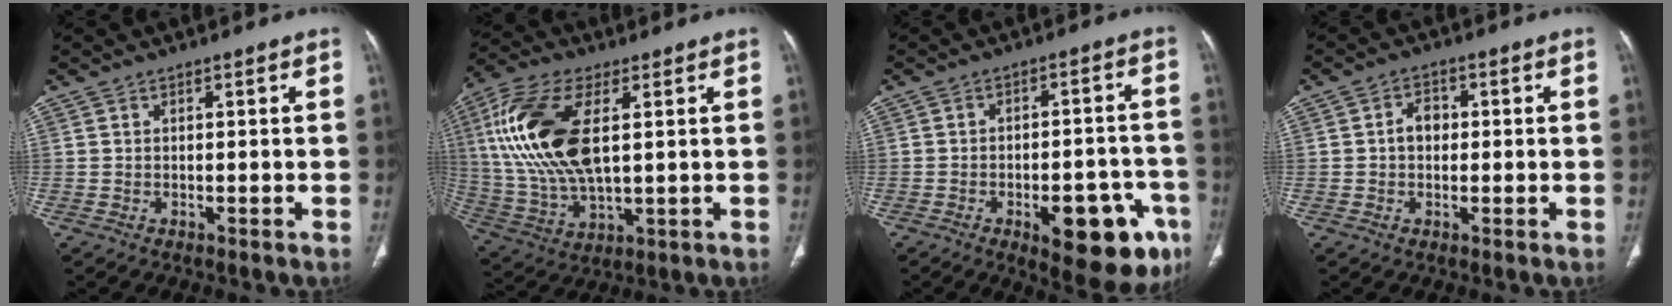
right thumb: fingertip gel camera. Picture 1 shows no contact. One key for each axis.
{"total": 19.6, "fx": 4.1, "fy": 9.3, "fz": 16.8, "tx": -0.361, "ty": -0.006, "tz": 0.082}
{"total": 16.7, "fx": -7.3, "fy": 6.9, "fz": 13.3, "tx": -0.119, "ty": 0.033, "tz": -0.079}
{"total": 3.6, "fx": 0.1, "fy": 2.8, "fz": 2.3, "tx": -0.027, "ty": 0.012, "tz": -0.005}